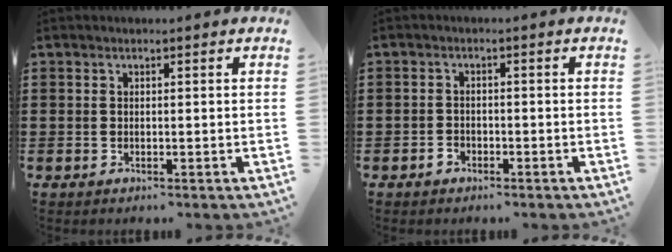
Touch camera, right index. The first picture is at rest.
{"total": 1.5, "force": [-1.1, 1.0, 0.3], "torque": [-0.011, 0.001, -0.023]}